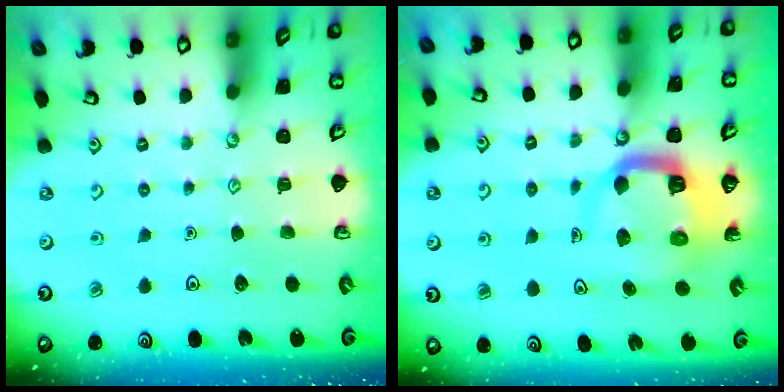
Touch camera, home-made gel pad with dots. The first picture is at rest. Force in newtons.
{"total": 9.2, "press": 9.1, "slide": 1.2}